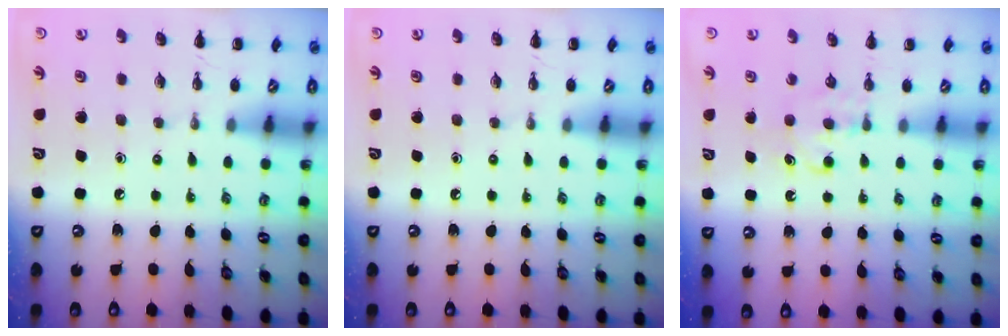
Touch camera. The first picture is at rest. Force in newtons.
{"total": 0.0}
{"total": 5.1, "press": 4.8, "slide": 1.6}